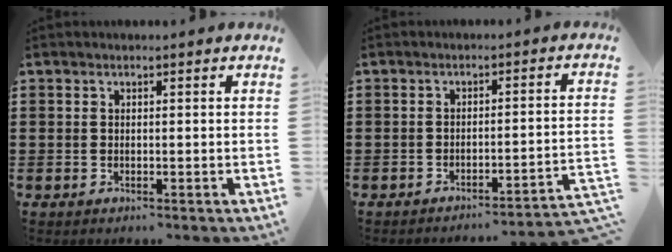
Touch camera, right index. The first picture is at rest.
{"total": 2.9, "force": [-2.6, -0.6, 1.3], "torque": [-0.026, -0.012, -0.056]}